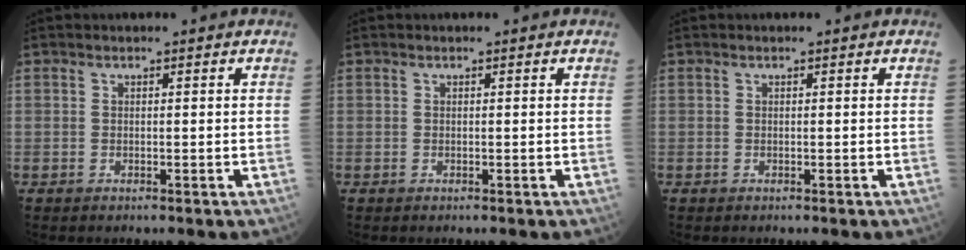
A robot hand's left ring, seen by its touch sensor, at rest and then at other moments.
{"total": 0.0}
{"total": 0.0}